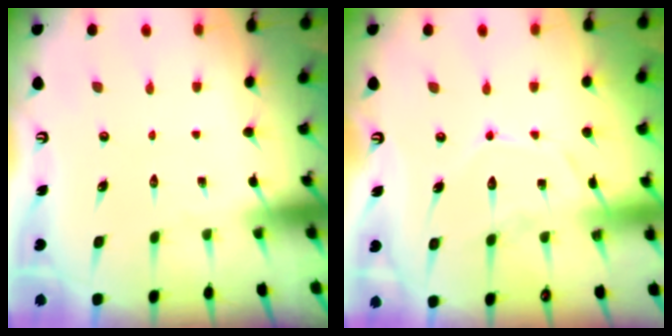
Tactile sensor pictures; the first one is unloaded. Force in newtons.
{"total": 9.7, "press": 9.7, "slide": 0.8}